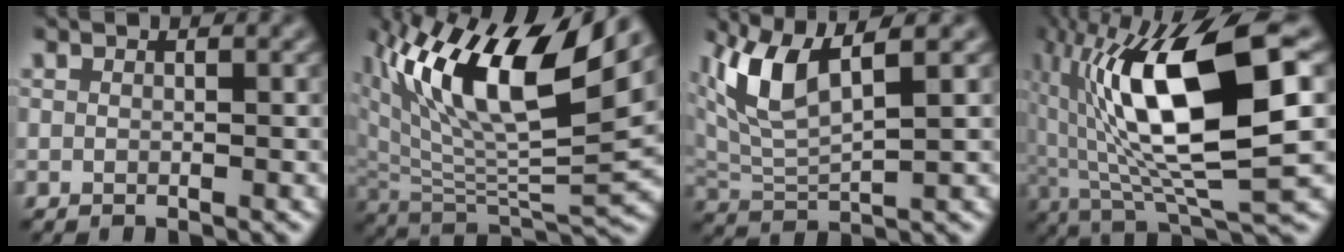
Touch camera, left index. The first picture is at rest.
{"total": 13.7, "force": [7.0, 4.6, 10.8], "torque": [-0.208, 0.005, 0.130]}
{"total": 6.5, "force": [3.1, 2.1, 5.3], "torque": [-0.122, 0.004, 0.064]}
{"total": 14.1, "force": [2.1, 3.9, 13.4], "torque": [-0.235, 0.002, 0.037]}